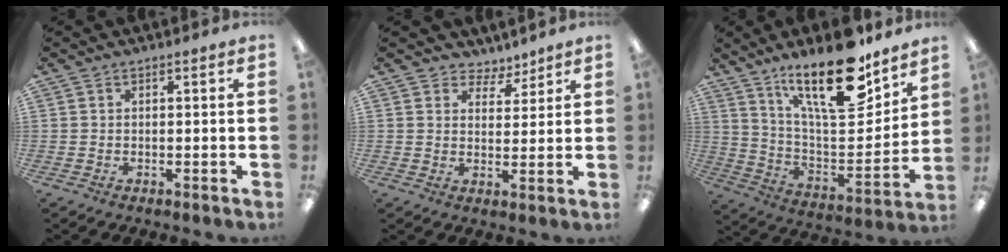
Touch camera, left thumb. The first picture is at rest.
{"total": 4.4, "force": [3.7, 2.4, 0.4], "torque": [0.002, -0.026, 0.063]}
{"total": 22.8, "force": [15.2, 7.9, 15.1], "torque": [-0.243, -0.097, 0.255]}